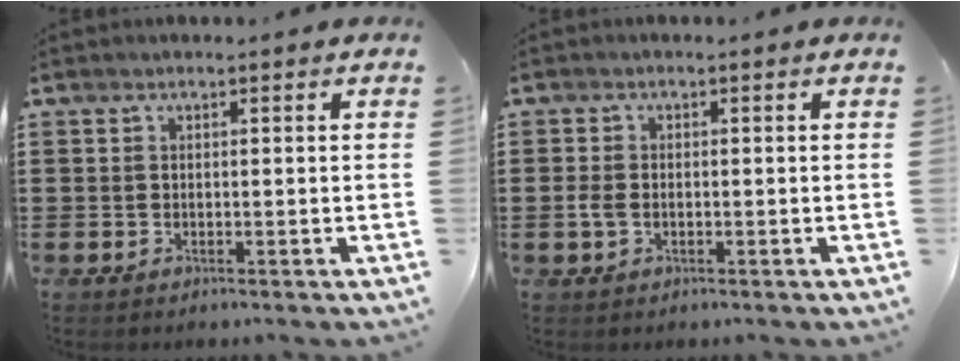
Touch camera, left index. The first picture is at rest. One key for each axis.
{"total": 2.1, "fx": -0.4, "fy": 1.2, "fz": 1.6, "tx": -0.048, "ty": -0.004, "tz": -0.011}